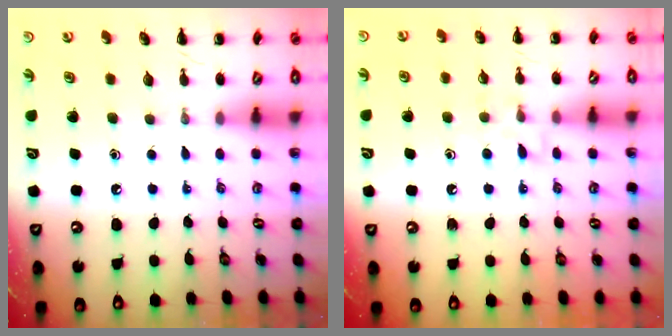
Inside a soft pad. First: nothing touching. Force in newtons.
{"total": 7.4, "press": 7.1, "slide": 2.1}